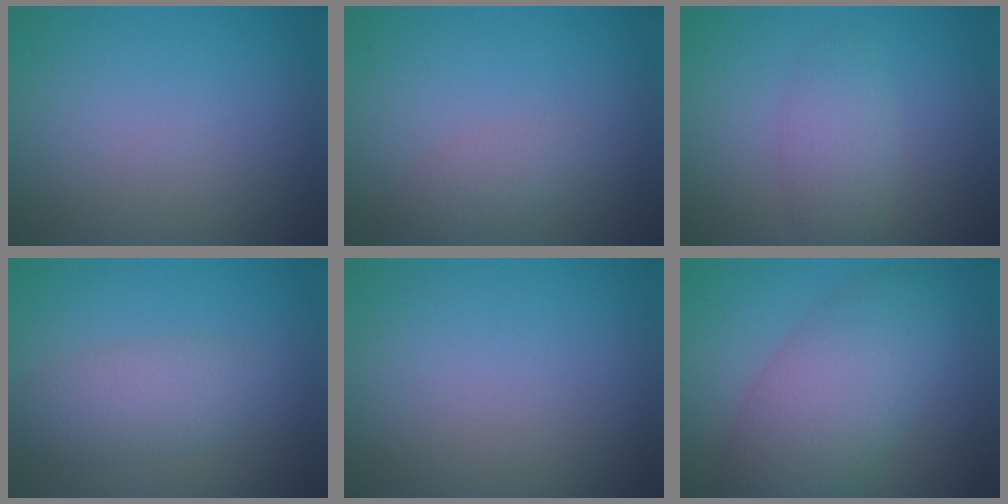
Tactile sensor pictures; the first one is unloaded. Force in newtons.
{"total": 1.8, "press": 1.8, "slide": 0.1}
{"total": 2.7, "press": 2.7, "slide": 0.1}
{"total": 3.5, "press": 3.5, "slide": 0.0}
{"total": 0.0}
{"total": 7.4, "press": 7.4, "slide": 0.4}